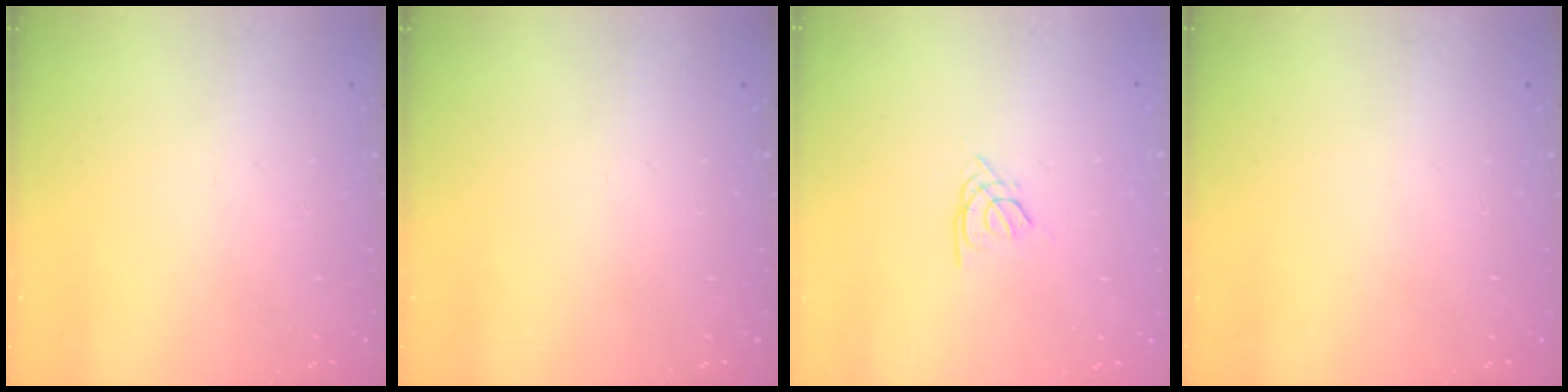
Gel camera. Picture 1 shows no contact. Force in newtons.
{"total": 0.0}
{"total": 2.3, "press": 2.3, "slide": 0.5}
{"total": 0.0}